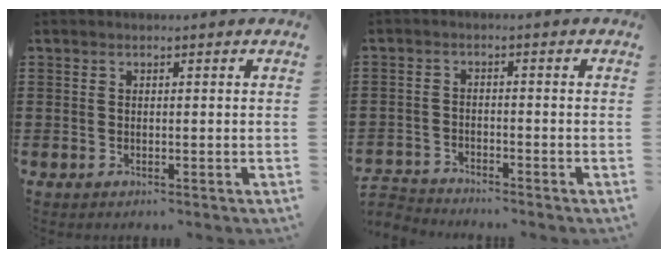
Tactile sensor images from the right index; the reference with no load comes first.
{"total": 2.7, "force": [-2.6, 0.3, -0.3], "torque": [-0.005, -0.002, -0.058]}